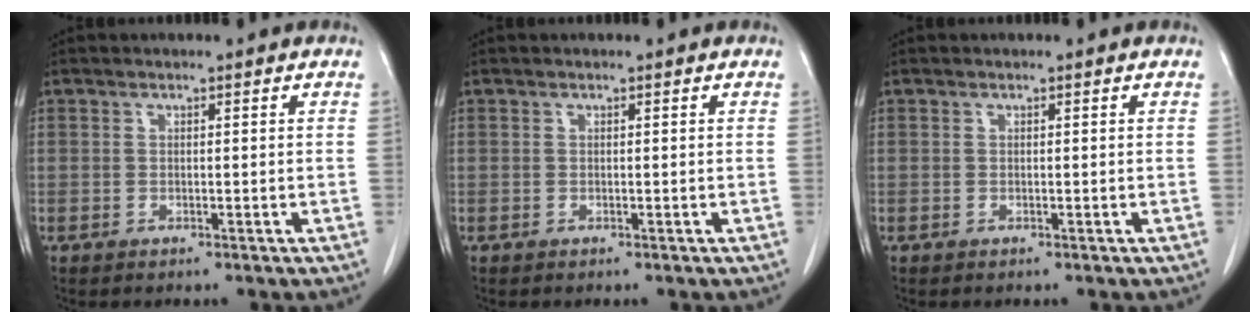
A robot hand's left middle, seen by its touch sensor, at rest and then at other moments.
{"total": 0.0}
{"total": 0.0}